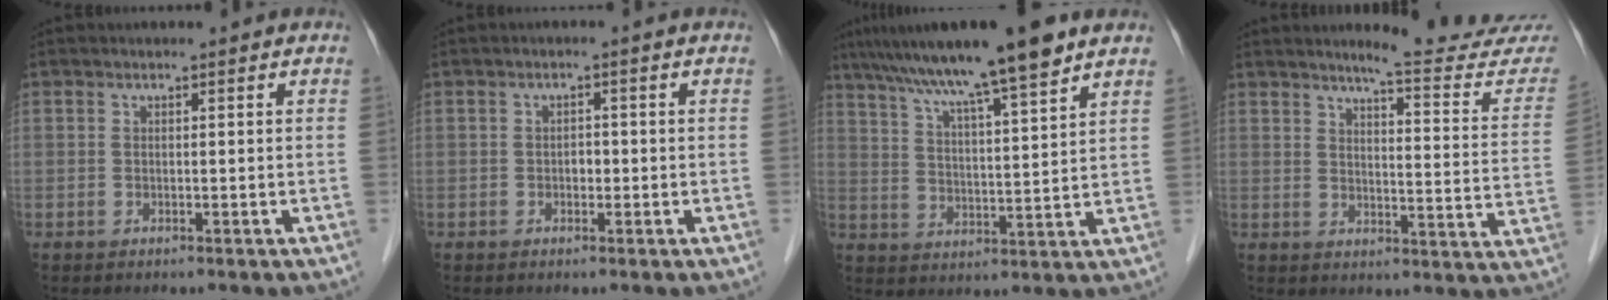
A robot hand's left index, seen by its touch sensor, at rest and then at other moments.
{"total": 1.3, "force": [-0.3, 0.9, 0.9], "torque": [-0.011, 0.004, -0.005]}
{"total": 14.6, "force": [10.9, 0.0, 9.7], "torque": [-0.162, 0.024, 0.177]}
{"total": 15.9, "force": [15.1, 0.0, 4.9], "torque": [-0.057, -0.091, 0.168]}